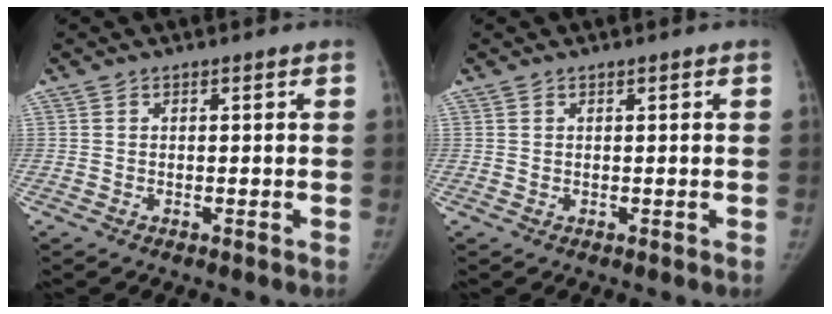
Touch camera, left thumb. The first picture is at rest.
{"total": 0.0}